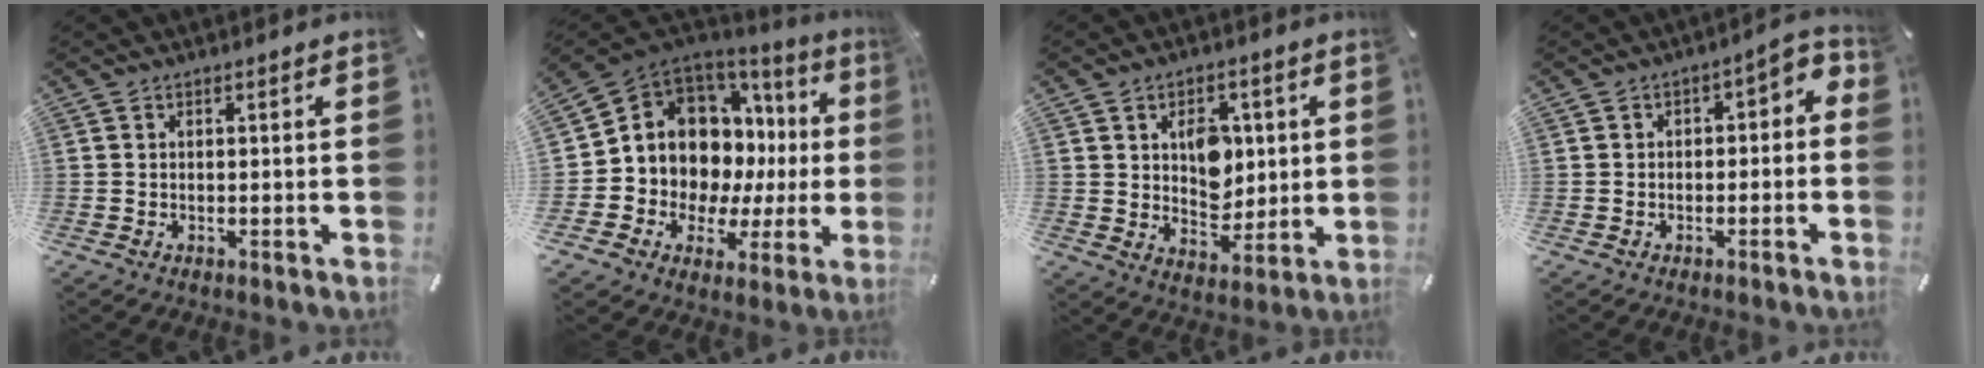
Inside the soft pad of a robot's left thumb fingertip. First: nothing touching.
{"total": 11.0, "force": [3.6, 9.4, 4.3], "torque": [-0.074, -0.071, 0.078]}
{"total": 9.5, "force": [1.9, 7.6, 5.3], "torque": [-0.060, -0.002, 0.033]}
{"total": 4.0, "force": [-2.1, 2.4, 2.3], "torque": [-0.036, 0.017, -0.046]}